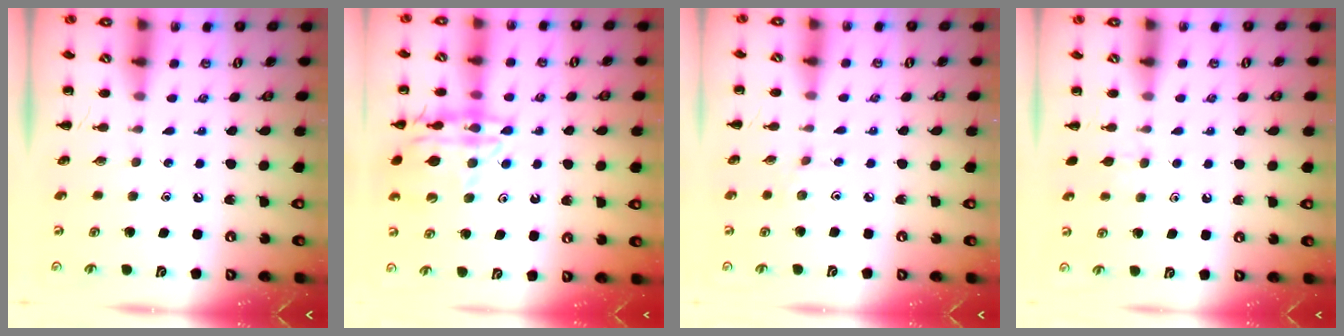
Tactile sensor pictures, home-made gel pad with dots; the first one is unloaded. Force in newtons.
{"total": 16.1, "press": 16.0, "slide": 2.2}
{"total": 2.7, "press": 2.5, "slide": 0.9}
{"total": 4.2, "press": 3.9, "slide": 1.5}